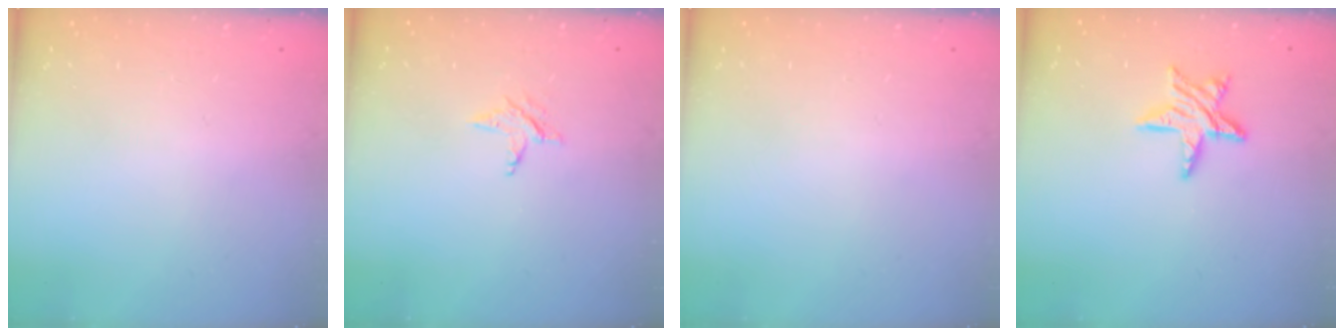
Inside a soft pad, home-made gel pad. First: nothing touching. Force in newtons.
{"total": 2.5, "press": 2.5, "slide": 0.3}
{"total": 0.0}
{"total": 10.6, "press": 10.6, "slide": 0.8}